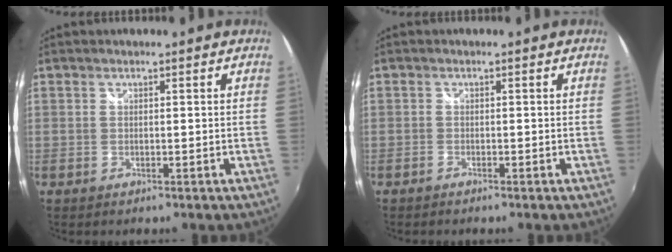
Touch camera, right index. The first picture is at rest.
{"total": 0.8, "force": [-0.7, 0.2, 0.2], "torque": [-0.005, 0.000, -0.015]}